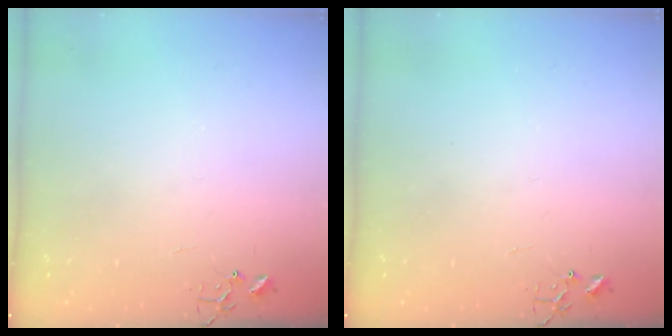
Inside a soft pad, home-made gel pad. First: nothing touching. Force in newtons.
{"total": 0.0}